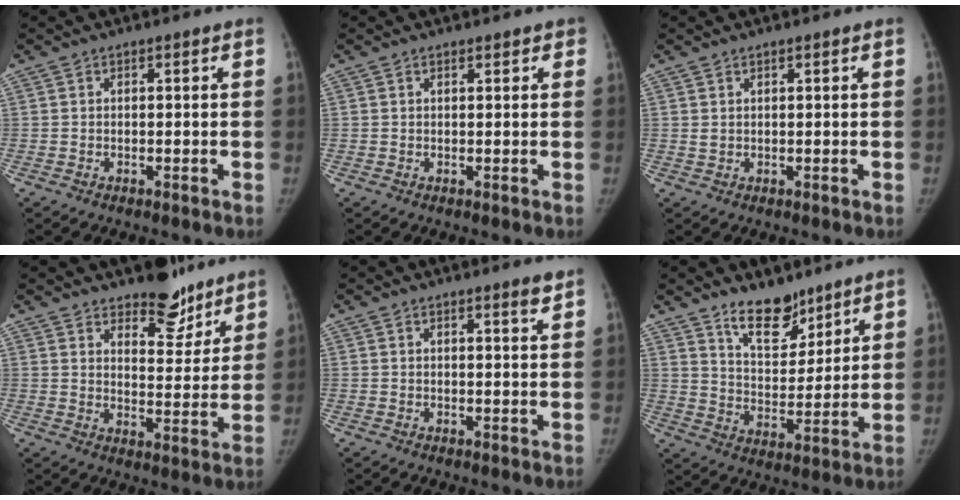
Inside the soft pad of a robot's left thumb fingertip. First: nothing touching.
{"total": 1.3, "force": [1.0, 0.7, 0.6], "torque": [0.002, -0.004, 0.008]}
{"total": 1.0, "force": [0.7, 0.4, 0.6], "torque": [-0.006, -0.002, 0.016]}
{"total": 10.2, "force": [8.0, 4.6, 4.4], "torque": [-0.021, -0.058, 0.122]}
{"total": 2.1, "force": [1.7, 0.1, 1.3], "torque": [-0.016, -0.014, 0.023]}
{"total": 10.6, "force": [8.1, 4.9, 4.8], "torque": [-0.049, -0.066, 0.147]}